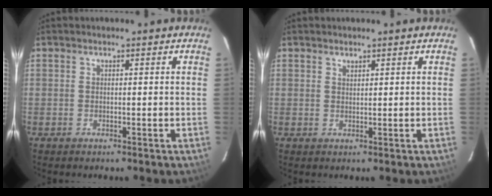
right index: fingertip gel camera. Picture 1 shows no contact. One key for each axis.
{"total": 1.0, "fx": 0.9, "fy": 0.3, "fz": 0.2, "tx": -0.005, "ty": 0.001, "tz": 0.017}